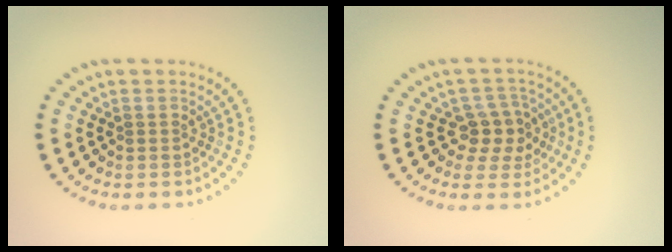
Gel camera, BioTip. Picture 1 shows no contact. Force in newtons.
{"total": 2.9, "press": 2.5, "slide": 1.4}